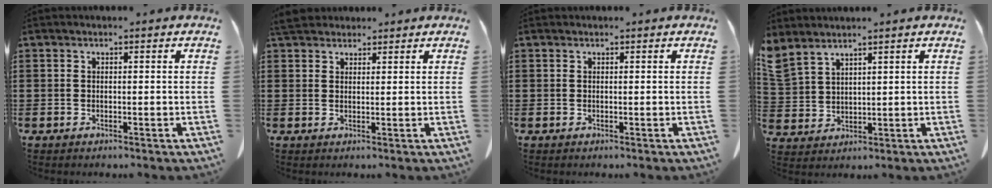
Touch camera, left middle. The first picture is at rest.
{"total": 3.7, "force": [3.2, 1.3, 1.2], "torque": [-0.025, -0.003, 0.061]}
{"total": 0.0}
{"total": 3.1, "force": [2.8, 0.9, 0.8], "torque": [-0.029, -0.007, 0.053]}